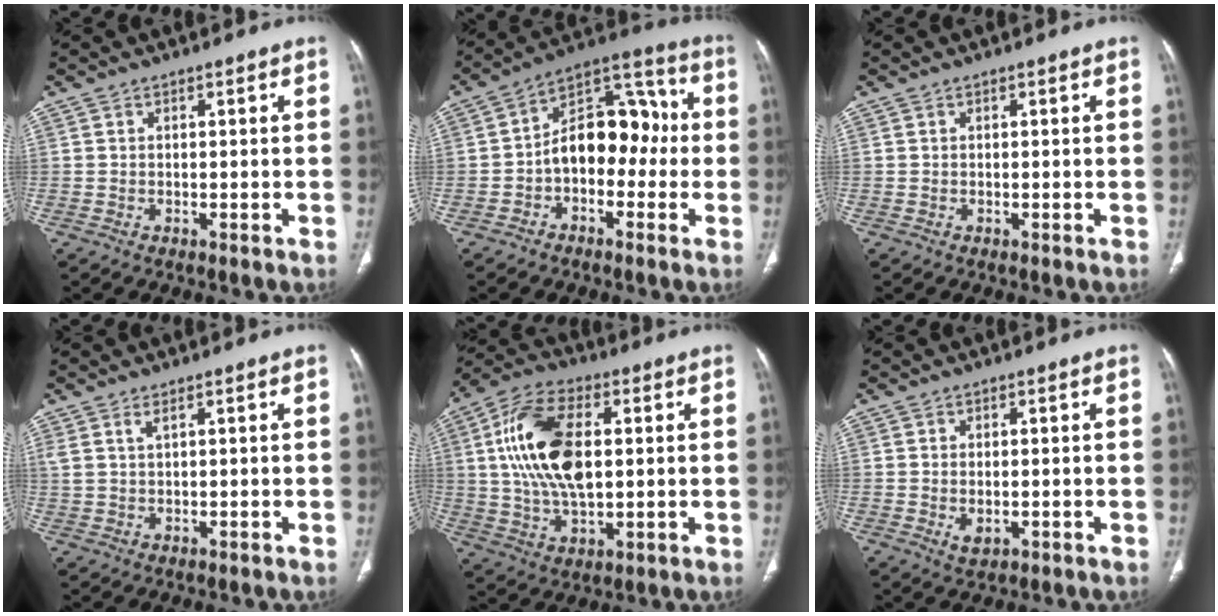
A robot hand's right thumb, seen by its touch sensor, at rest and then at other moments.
{"total": 13.7, "force": [-1.6, 8.8, 10.3], "torque": [-0.121, 0.051, -0.038]}
{"total": 0.0}
{"total": 2.1, "force": [1.3, 0.5, 1.5], "torque": [-0.040, -0.001, 0.035]}
{"total": 17.4, "force": [2.7, 9.2, 14.5], "torque": [-0.279, 0.007, 0.051]}
{"total": 2.4, "force": [-0.4, 1.4, 2.0], "torque": [-0.037, -0.004, 0.000]}